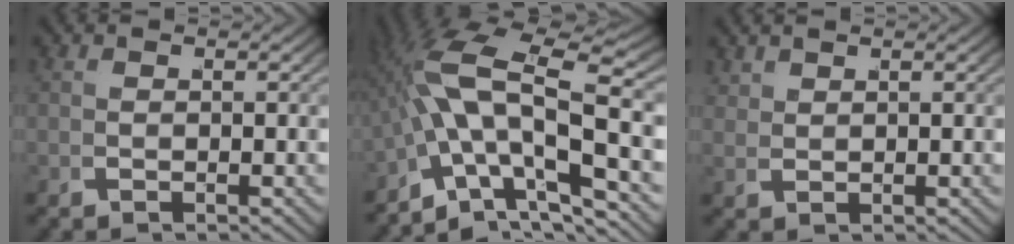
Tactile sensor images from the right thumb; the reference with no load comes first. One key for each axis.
{"total": 9.8, "fx": -0.5, "fy": 5.1, "fz": 8.3, "tx": -0.168, "ty": -0.022, "tz": 0.000}
{"total": 1.3, "fx": 1.2, "fy": 0.0, "fz": 0.4, "tx": -0.002, "ty": 0.002, "tz": 0.033}